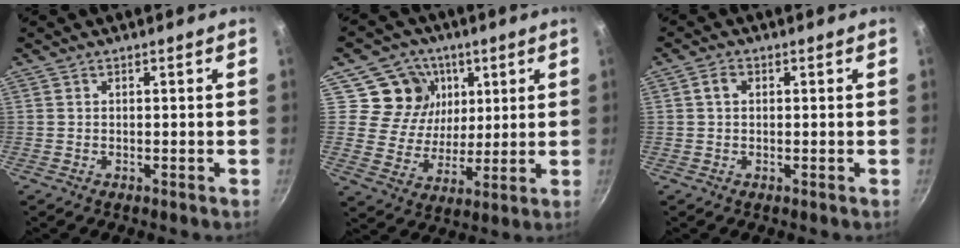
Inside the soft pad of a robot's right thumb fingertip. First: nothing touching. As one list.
[{"total": 11.9, "force": [5.0, 10.1, 3.7], "torque": [-0.022, -0.037, 0.082]}, {"total": 2.3, "force": [0.5, 1.7, 1.5], "torque": [-0.023, 0.006, 0.005]}]